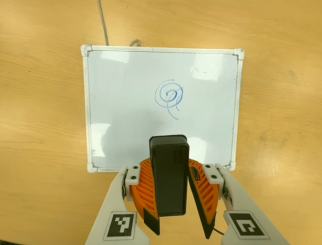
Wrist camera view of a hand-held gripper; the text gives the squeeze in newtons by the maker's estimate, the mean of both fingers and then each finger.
{"total": 7.8, "left": 8.5, "right": 7.0}